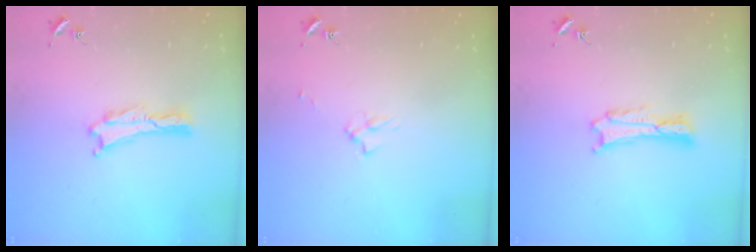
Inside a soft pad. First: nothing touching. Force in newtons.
{"total": 2.5, "press": 2.5, "slide": 0.4}
{"total": 1.2, "press": 1.2, "slide": 0.2}